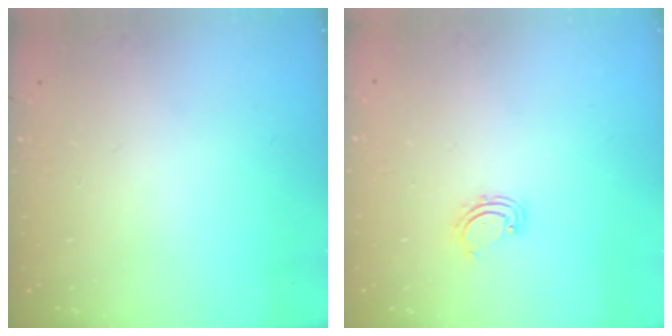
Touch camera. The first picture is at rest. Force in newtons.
{"total": 2.7, "press": 2.6, "slide": 0.5}